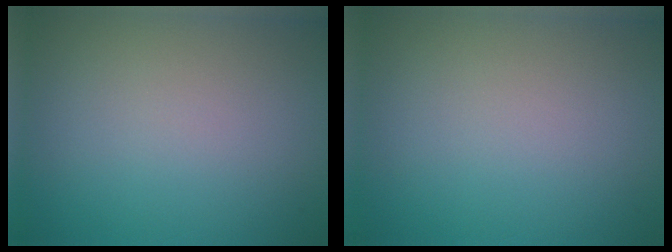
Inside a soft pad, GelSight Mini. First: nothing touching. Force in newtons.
{"total": 0.0}